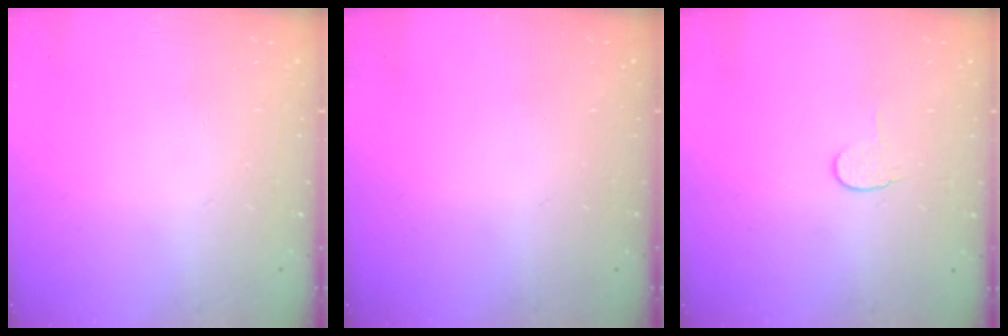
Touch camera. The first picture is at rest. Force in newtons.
{"total": 0.0}
{"total": 3.7, "press": 3.7, "slide": 0.4}